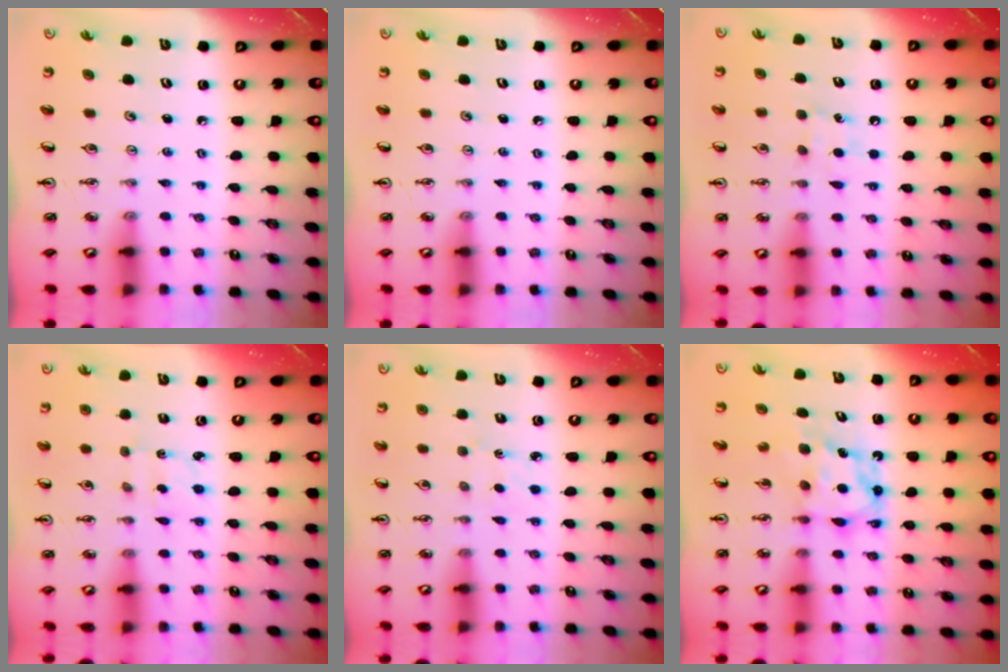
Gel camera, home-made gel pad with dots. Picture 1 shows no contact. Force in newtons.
{"total": 0.0}
{"total": 5.9, "press": 5.9, "slide": 0.7}
{"total": 2.1, "press": 2.0, "slide": 0.6}
{"total": 2.6, "press": 2.6, "slide": 0.4}
{"total": 6.4, "press": 6.4, "slide": 0.3}